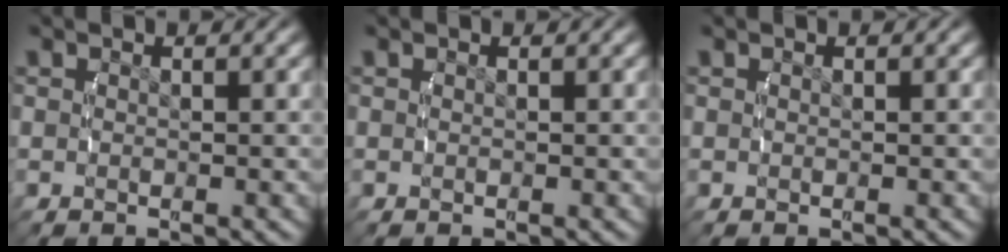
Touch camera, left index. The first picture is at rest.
{"total": 0.0}
{"total": 0.0}